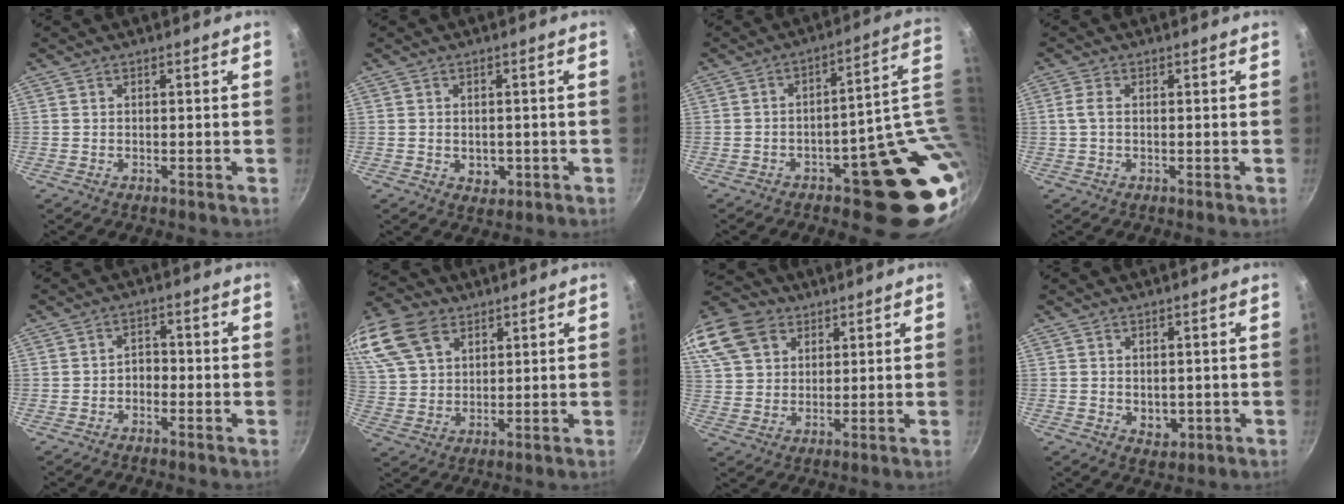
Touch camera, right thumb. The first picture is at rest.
{"total": 3.4, "force": [-0.7, 2.7, 1.9], "torque": [-0.019, 0.003, -0.001]}
{"total": 17.6, "force": [-0.3, 8.6, 15.3], "torque": [-0.112, 0.016, 0.013]}
{"total": 2.3, "force": [0.1, 1.3, 1.9], "torque": [-0.047, 0.005, -0.001]}
{"total": 2.4, "force": [-1.2, 1.6, 1.2], "torque": [-0.005, 0.017, -0.023]}
{"total": 17.9, "force": [9.6, 11.7, 9.6], "torque": [-0.209, 0.008, 0.188]}
{"total": 21.7, "force": [11.2, 15.7, 9.9], "torque": [-0.244, 0.029, 0.214]}
{"total": 3.5, "force": [-0.1, 2.8, 2.1], "torque": [-0.022, -0.005, 0.005]}